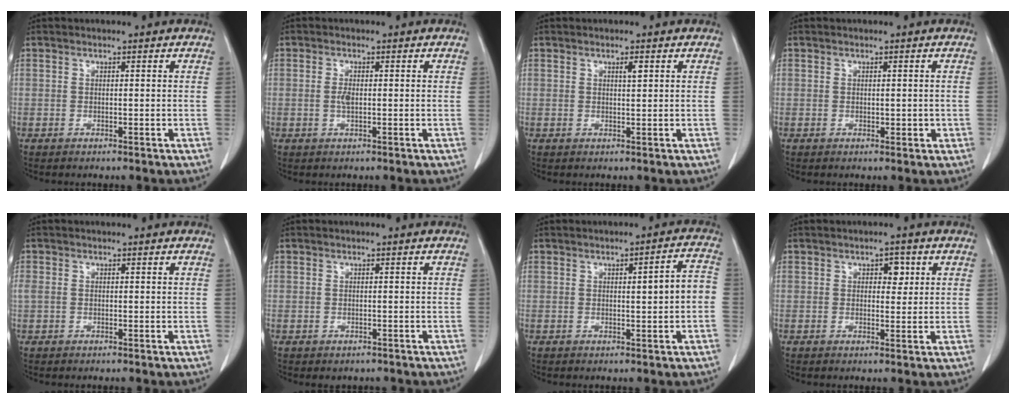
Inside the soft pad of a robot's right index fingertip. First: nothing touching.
{"total": 1.6, "force": [-0.1, 0.5, 1.5], "torque": [-0.034, -0.001, -0.002]}
{"total": 1.2, "force": [0.6, 0.1, 1.0], "torque": [-0.020, -0.001, 0.009]}
{"total": 1.3, "force": [-0.1, 0.7, 1.1], "torque": [-0.013, 0.001, 0.002]}
{"total": 0.8, "force": [0.1, 0.6, 0.6], "torque": [-0.028, 0.014, 0.006]}
{"total": 1.3, "force": [-0.8, 1.0, 0.1], "torque": [-0.007, 0.002, -0.007]}
{"total": 4.5, "force": [-0.2, 0.7, 4.5], "torque": [-0.061, 0.017, -0.002]}
{"total": 2.4, "force": [0.9, 1.5, 1.7], "torque": [-0.019, 0.004, 0.012]}